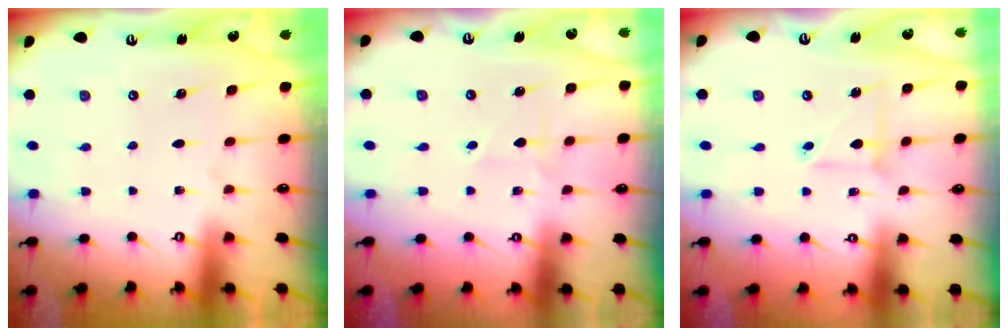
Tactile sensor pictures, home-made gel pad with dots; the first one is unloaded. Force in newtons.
{"total": 2.4, "press": 2.4, "slide": 0.2}
{"total": 3.6, "press": 3.5, "slide": 0.4}